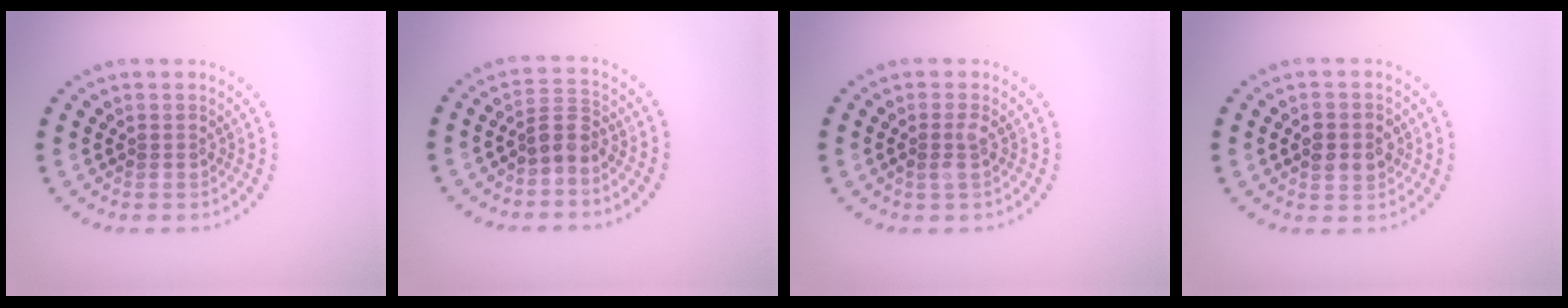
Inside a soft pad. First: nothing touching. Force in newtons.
{"total": 2.1, "press": 1.7, "slide": 1.1}
{"total": 1.3, "press": 1.1, "slide": 0.6}
{"total": 2.9, "press": 2.9, "slide": 0.1}